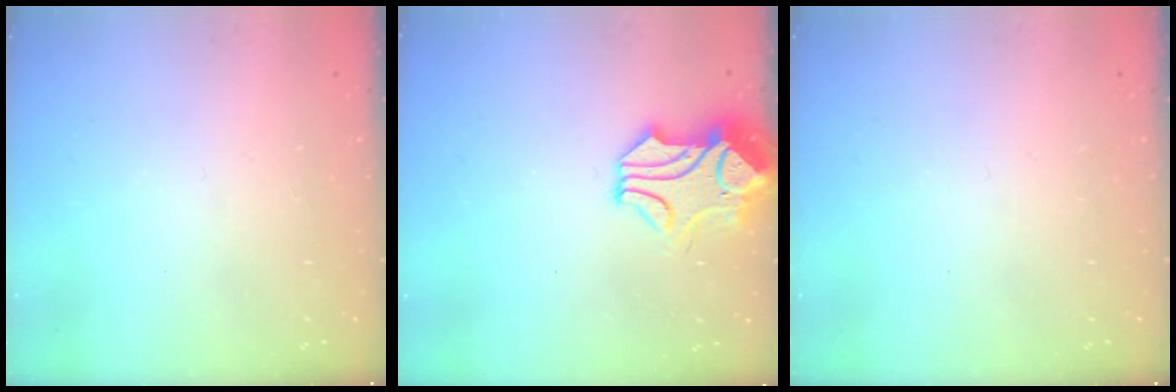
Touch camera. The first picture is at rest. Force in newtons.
{"total": 1.6, "press": 1.2, "slide": 1.1}
{"total": 0.0}